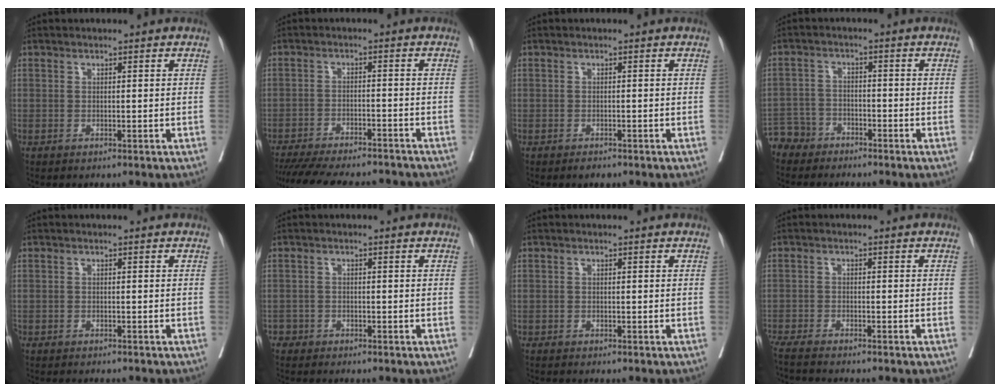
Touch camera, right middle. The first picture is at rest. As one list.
[{"total": 16.9, "force": [-15.3, 3.2, 6.6], "torque": [-0.143, -0.020, -0.213]}, {"total": 1.1, "force": [-0.9, 0.6, 0.4], "torque": [-0.008, -0.001, -0.010]}, {"total": 4.6, "force": [-3.9, 2.2, -0.8], "torque": [0.016, 0.000, -0.080]}, {"total": 4.0, "force": [-3.6, 0.9, 1.5], "torque": [-0.016, -0.006, -0.048]}, {"total": 1.7, "force": [-1.6, 0.7, -0.2], "torque": [0.002, 0.001, -0.031]}, {"total": 0.8, "force": [-0.8, 0.1, 0.1], "torque": [-0.007, -0.002, -0.015]}, {"total": 6.7, "force": [-6.0, -0.4, 2.9], "torque": [-0.035, -0.018, -0.102]}]